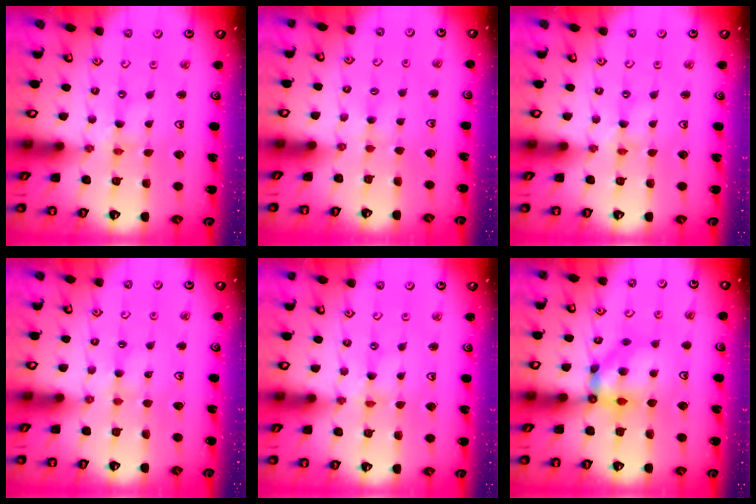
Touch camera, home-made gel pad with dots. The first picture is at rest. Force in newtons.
{"total": 2.0, "press": 1.9, "slide": 0.4}
{"total": 0.0}
{"total": 2.5, "press": 2.5, "slide": 0.2}
{"total": 0.0}
{"total": 9.0, "press": 9.0, "slide": 1.0}